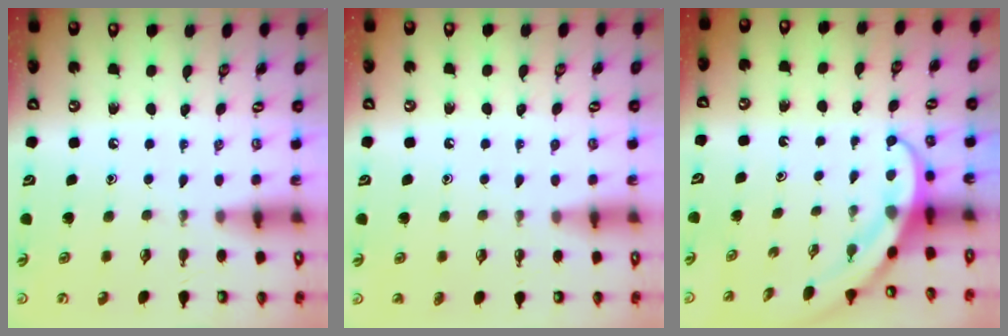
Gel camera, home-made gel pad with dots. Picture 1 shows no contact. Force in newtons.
{"total": 0.9, "press": 0.9, "slide": 0.0}
{"total": 3.7, "press": 3.7, "slide": 0.3}